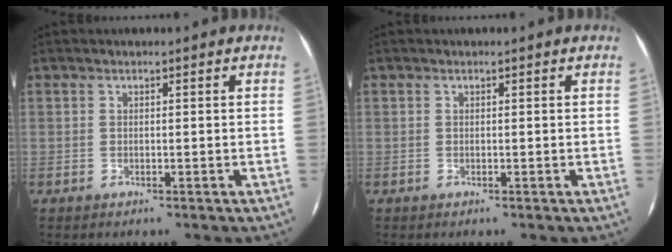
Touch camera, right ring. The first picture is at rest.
{"total": 0.0}